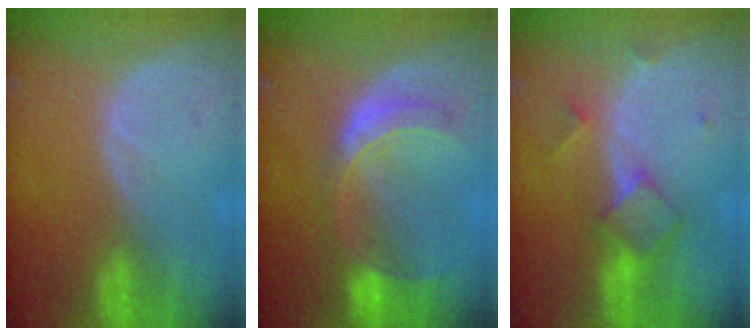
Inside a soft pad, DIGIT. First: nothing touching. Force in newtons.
{"total": 7.6, "press": 6.6, "slide": 3.8}
{"total": 5.9, "press": 5.1, "slide": 3.0}